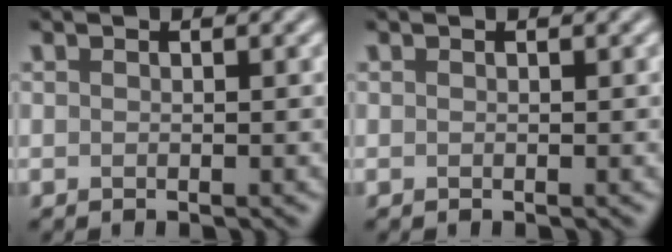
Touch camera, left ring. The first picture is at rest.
{"total": 0.0}